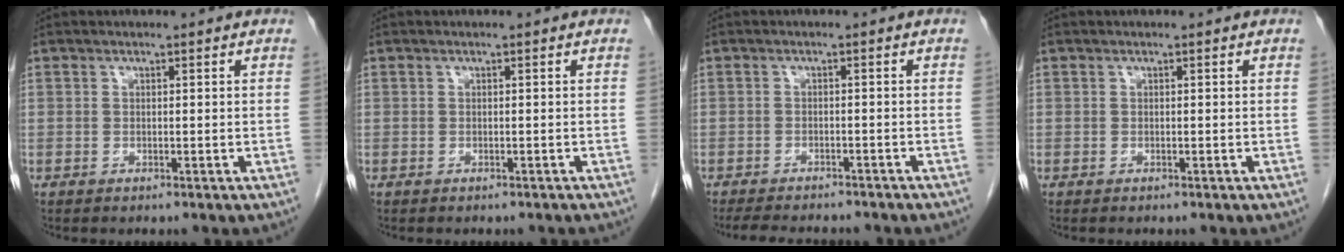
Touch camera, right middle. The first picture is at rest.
{"total": 2.6, "force": [-2.3, 0.7, 0.8], "torque": [-0.017, -0.006, -0.027]}
{"total": 10.9, "force": [-9.6, 2.5, 4.6], "torque": [-0.069, -0.009, -0.121]}
{"total": 0.0}